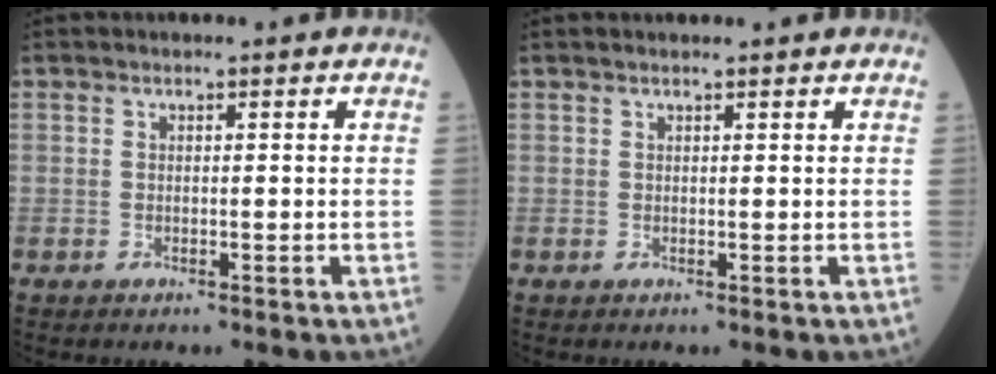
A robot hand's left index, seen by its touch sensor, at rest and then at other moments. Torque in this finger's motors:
{"motor_torque": [-0.01, 0.12, -0.03, -0.01]}